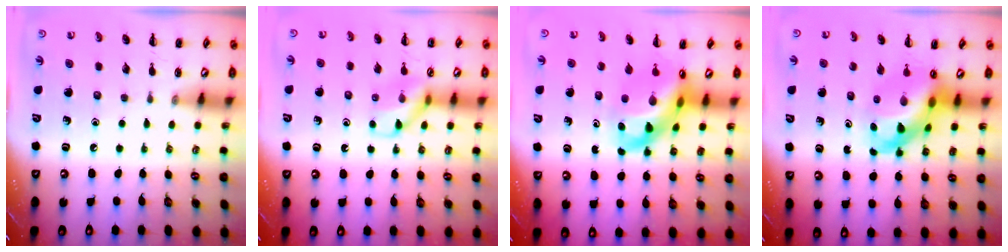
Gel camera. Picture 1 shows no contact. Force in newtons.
{"total": 10.5, "press": 10.5, "slide": 1.0}
{"total": 11.4, "press": 11.1, "slide": 2.8}
{"total": 11.8, "press": 11.4, "slide": 3.1}